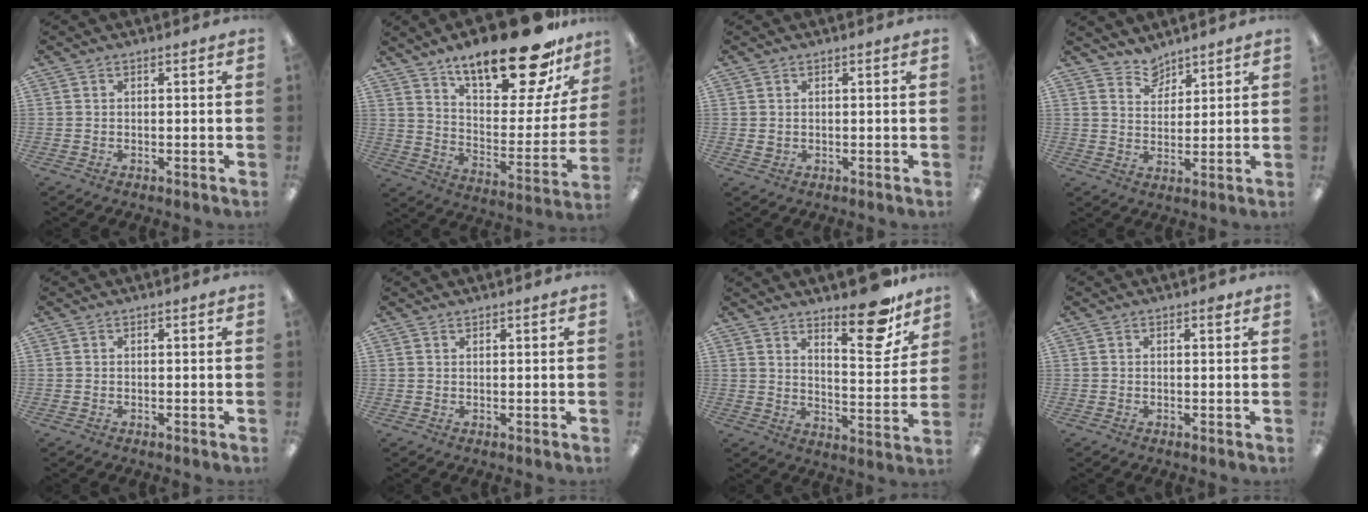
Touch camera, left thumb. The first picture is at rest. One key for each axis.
{"total": 24.2, "fx": 18.2, "fy": 8.0, "fz": 13.9, "tx": -0.201, "ty": -0.123, "tz": 0.301}
{"total": 0.9, "fx": 0.4, "fy": 0.7, "fz": 0.3, "tx": 0.001, "ty": 0.000, "tz": 0.005}
{"total": 5.6, "fx": 5.1, "fy": 2.2, "fz": 0.4, "tx": -0.008, "ty": -0.034, "tz": 0.097}
{"total": 0.0}
{"total": 0.7, "fx": 0.6, "fy": 0.1, "fz": 0.1, "tx": -0.003, "ty": 0.001, "tz": 0.012}
{"total": 15.0, "fx": 11.4, "fy": 4.6, "fz": 8.5, "tx": -0.101, "ty": -0.081, "tz": 0.186}
{"total": 0.9, "fx": 0.6, "fy": 0.3, "fz": 0.7, "tx": 0.001, "ty": -0.005, "tz": 0.007}